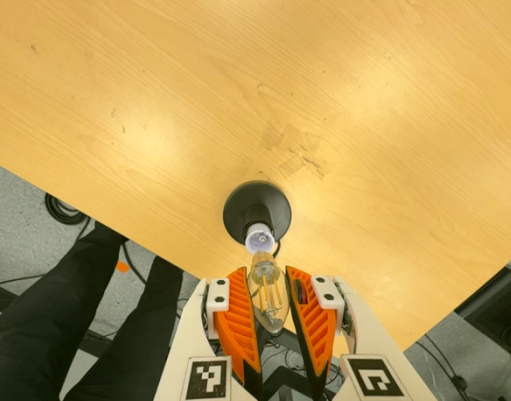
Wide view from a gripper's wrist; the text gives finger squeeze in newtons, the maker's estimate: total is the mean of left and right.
{"total": 12.6, "left": 14.1, "right": 11.1}